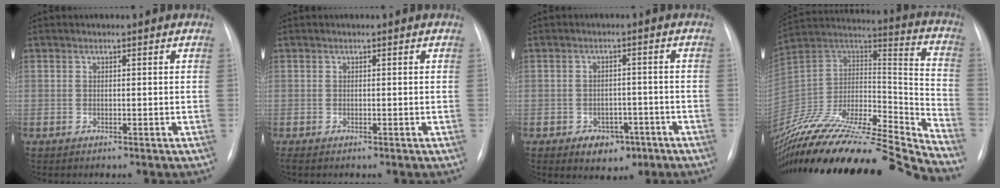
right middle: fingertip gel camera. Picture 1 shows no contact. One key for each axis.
{"total": 0.0}
{"total": 5.2, "fx": -2.9, "fy": 3.5, "fz": 2.5, "tx": -0.029, "ty": 0.008, "tz": -0.031}
{"total": 34.4, "fx": -31.1, "fy": 1.7, "fz": 14.5, "tx": -0.245, "ty": -0.035, "tz": -0.500}